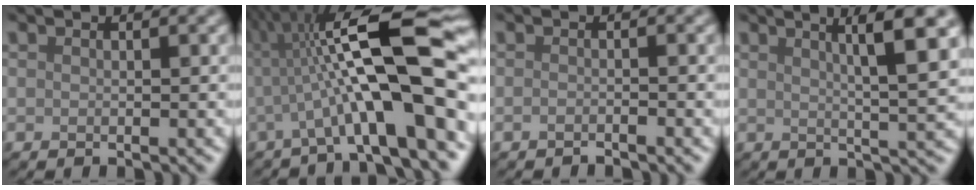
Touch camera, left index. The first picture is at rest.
{"total": 13.4, "force": [0.1, 2.9, 13.1], "torque": [-0.201, 0.033, -0.004]}
{"total": 0.8, "force": [-0.7, -0.1, 0.3], "torque": [-0.004, 0.002, -0.015]}
{"total": 6.4, "force": [2.7, 1.1, 5.7], "torque": [-0.066, 0.012, 0.039]}